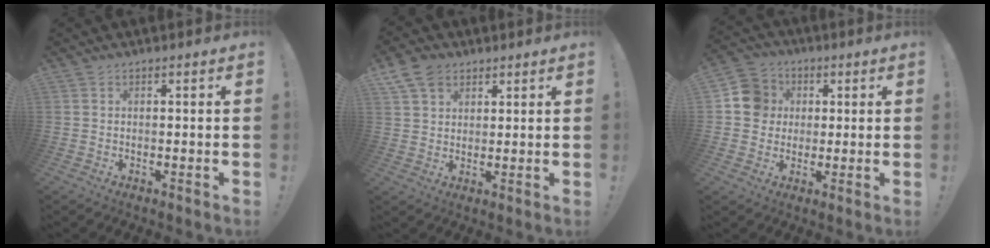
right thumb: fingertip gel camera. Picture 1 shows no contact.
{"total": 7.9, "force": [4.5, 5.5, 3.3], "torque": [-0.060, -0.015, 0.091]}
{"total": 10.3, "force": [1.3, 9.7, 3.1], "torque": [-0.035, 0.007, 0.027]}